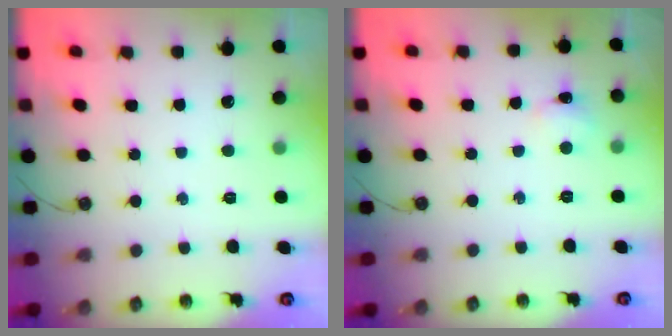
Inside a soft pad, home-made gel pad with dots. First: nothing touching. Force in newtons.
{"total": 2.4, "press": 2.3, "slide": 0.5}